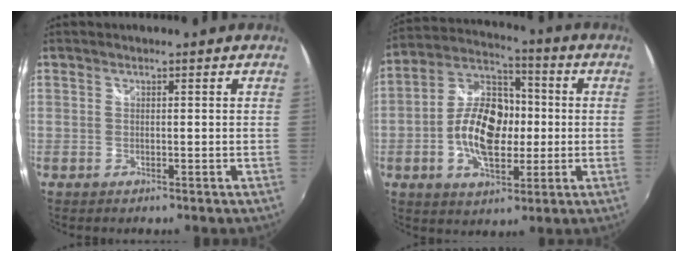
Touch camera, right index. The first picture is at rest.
{"total": 14.7, "force": [-1.9, 8.7, 11.7], "torque": [-0.226, 0.020, -0.034]}